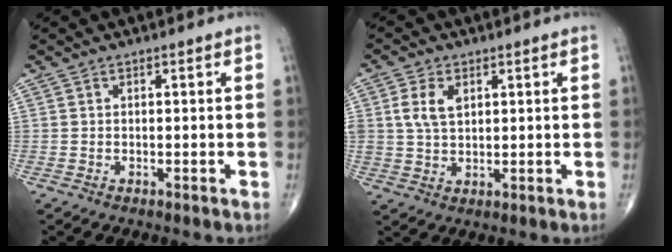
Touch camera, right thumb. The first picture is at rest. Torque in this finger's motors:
{"motor_torque": [-0.10, -0.14, 0.78, 0.23, 0.24]}